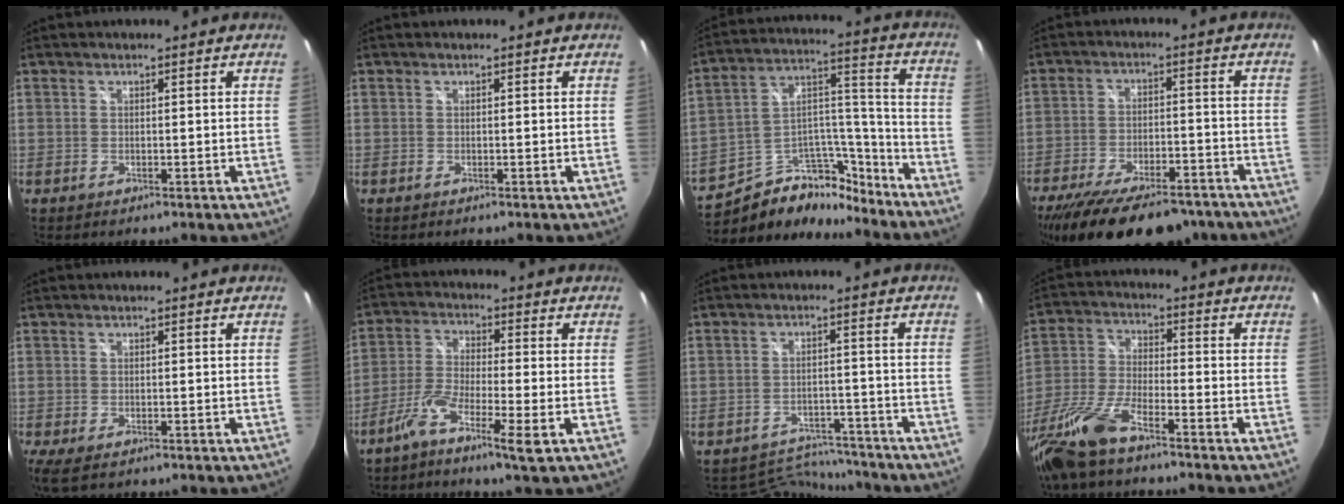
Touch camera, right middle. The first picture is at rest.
{"total": 0.0}
{"total": 17.1, "force": [-12.8, 8.9, 6.9], "torque": [-0.130, 0.068, -0.192]}
{"total": 22.6, "force": [-17.7, 8.1, 11.4], "torque": [-0.223, -0.030, -0.252]}
{"total": 3.9, "force": [-1.9, 1.3, 3.1], "torque": [-0.059, -0.016, -0.025]}
{"total": 6.7, "force": [-3.6, 0.5, 5.7], "torque": [-0.129, -0.002, -0.074]}
{"total": 8.1, "force": [-7.8, 1.9, -0.4], "torque": [0.000, 0.019, -0.116]}
{"total": 12.4, "force": [-9.0, 2.6, 8.0], "torque": [-0.180, -0.023, -0.183]}